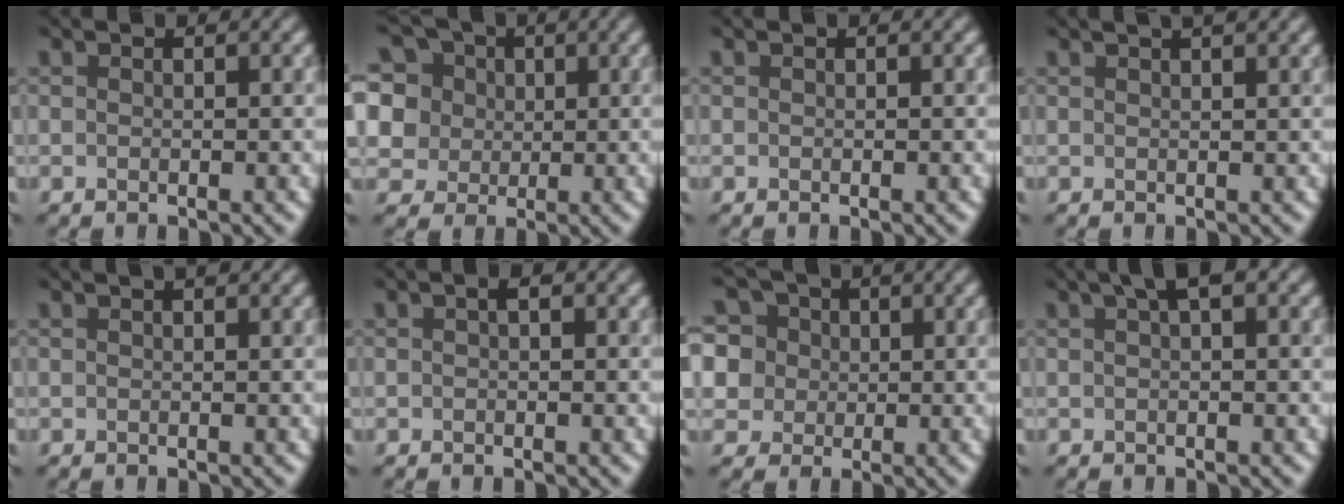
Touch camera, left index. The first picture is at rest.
{"total": 13.8, "force": [6.6, 10.2, 6.6], "torque": [-0.155, 0.050, 0.096]}
{"total": 0.0}
{"total": 4.4, "force": [2.8, 1.9, 2.9], "torque": [-0.007, 0.027, 0.006]}
{"total": 1.7, "force": [1.2, 0.5, 1.1], "torque": [-0.010, -0.001, 0.007]}
{"total": 0.6, "force": [0.2, 0.3, 0.6], "torque": [-0.010, 0.003, 0.002]}
{"total": 10.8, "force": [5.0, 8.3, 4.9], "torque": [-0.107, 0.040, 0.059]}
{"total": 2.2, "force": [1.1, 0.5, 1.8], "torque": [-0.024, 0.009, 0.019]}